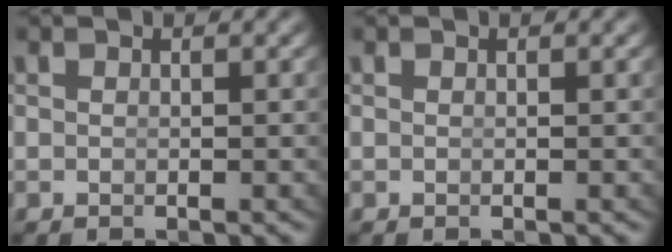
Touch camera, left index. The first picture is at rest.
{"total": 0.0}